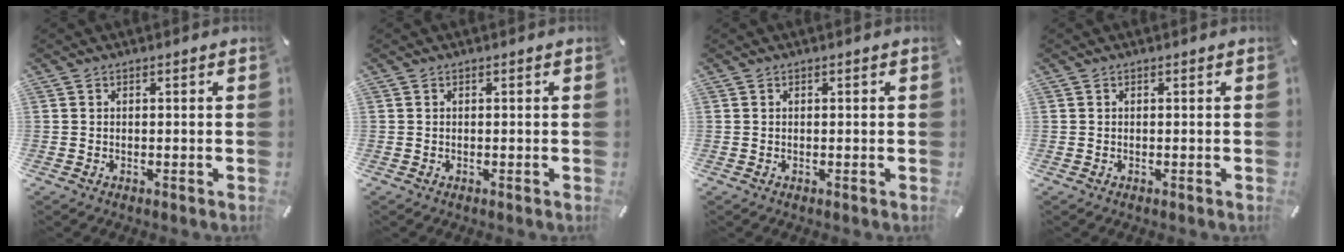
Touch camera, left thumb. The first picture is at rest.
{"total": 0.0}
{"total": 0.0}
{"total": 0.0}